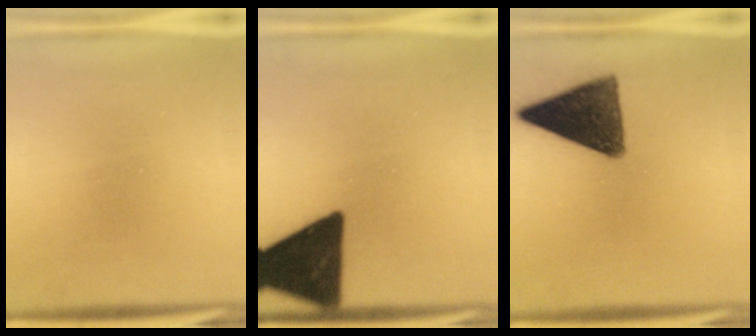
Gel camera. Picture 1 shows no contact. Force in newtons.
{"total": 15.9}
{"total": 13.5}